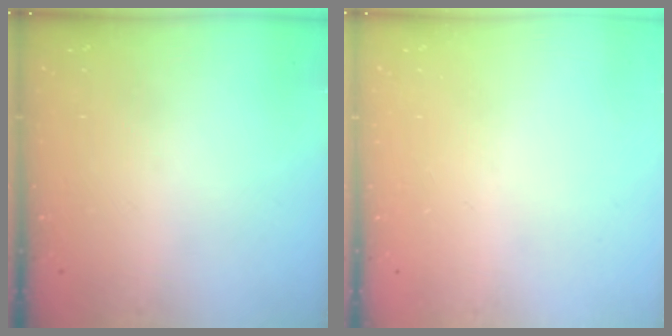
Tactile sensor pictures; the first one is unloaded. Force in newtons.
{"total": 0.0}